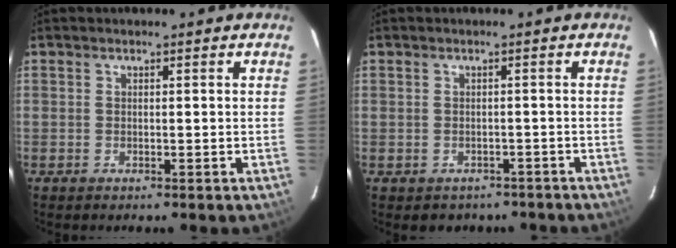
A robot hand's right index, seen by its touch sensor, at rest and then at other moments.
{"total": 4.2, "force": [-2.7, 3.2, 0.6], "torque": [-0.001, 0.017, -0.024]}